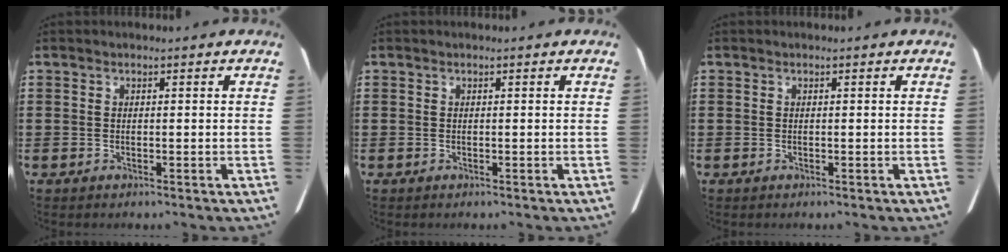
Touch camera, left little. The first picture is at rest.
{"total": 0.0}
{"total": 0.0}